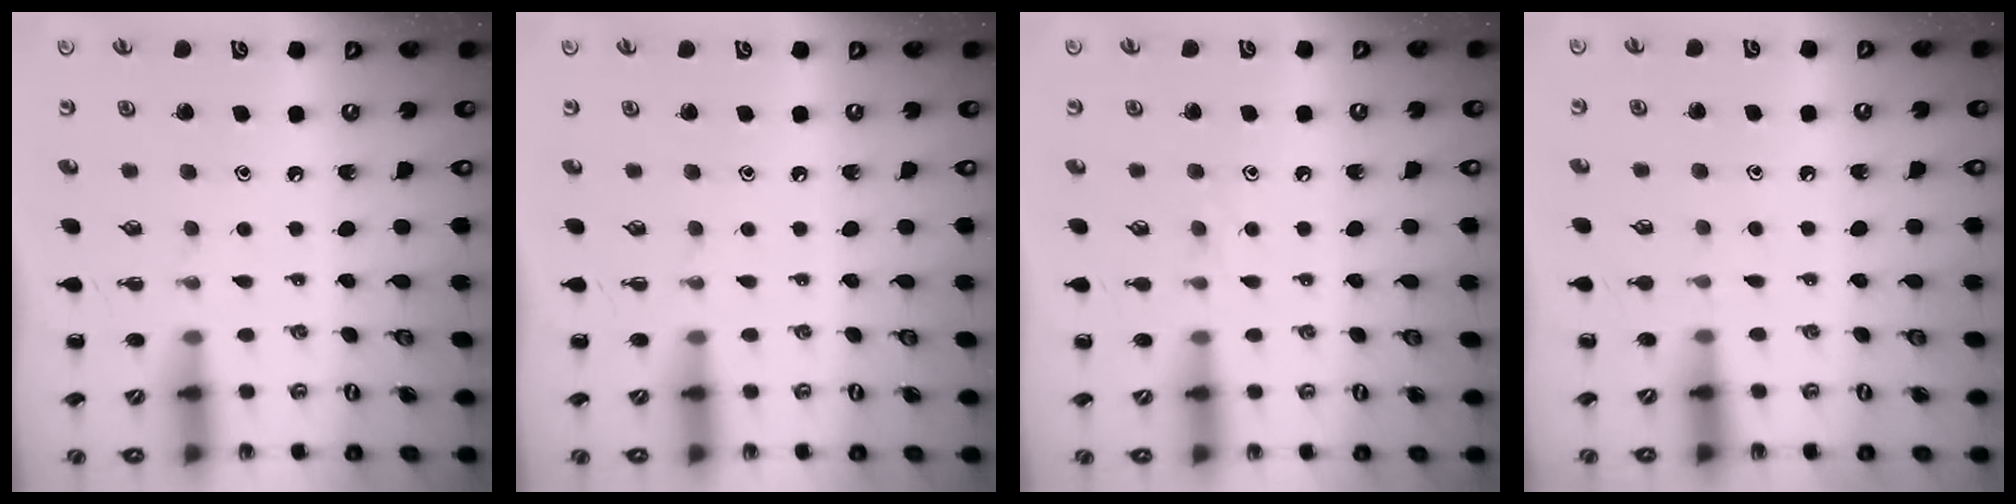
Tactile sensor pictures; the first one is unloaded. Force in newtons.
{"total": 0.0}
{"total": 4.8, "press": 4.6, "slide": 1.0}
{"total": 4.6, "press": 4.4, "slide": 1.5}